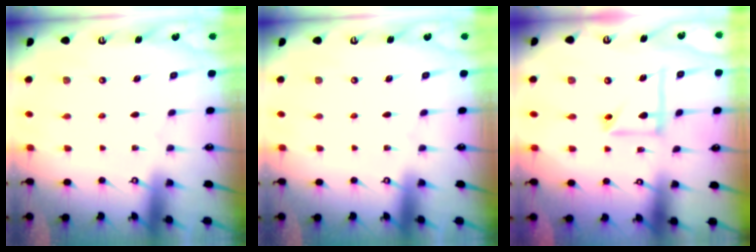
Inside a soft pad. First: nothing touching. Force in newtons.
{"total": 0.0}
{"total": 10.1, "press": 10.0, "slide": 0.9}